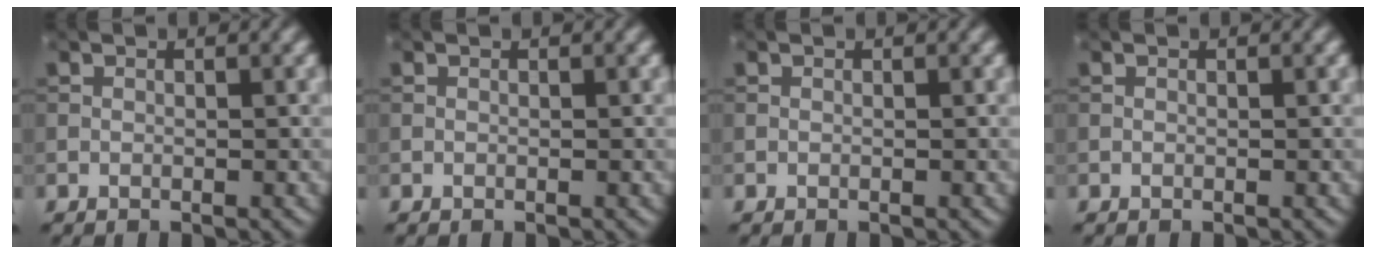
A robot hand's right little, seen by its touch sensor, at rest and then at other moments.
{"total": 0.0}
{"total": 0.0}
{"total": 0.0}